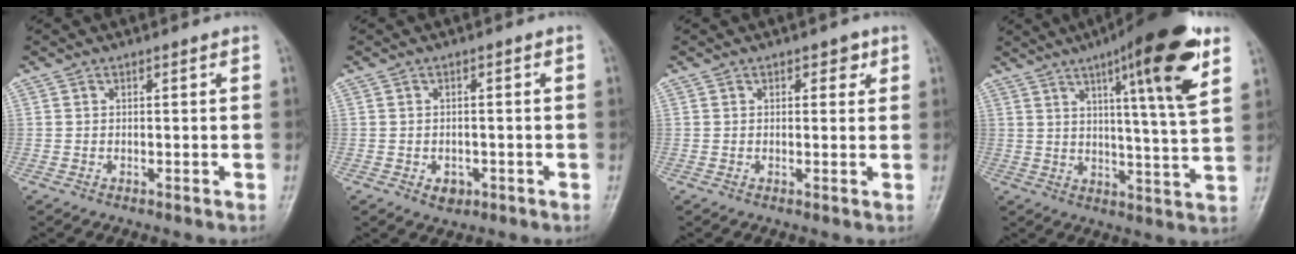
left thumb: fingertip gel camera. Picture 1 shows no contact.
{"total": 2.6, "force": [-1.1, 2.1, 1.2], "torque": [-0.005, 0.003, -0.011]}
{"total": 2.1, "force": [1.0, 1.4, 1.1], "torque": [0.006, -0.002, 0.009]}
{"total": 17.5, "force": [8.7, 2.3, 15.0], "torque": [-0.208, -0.035, 0.122]}